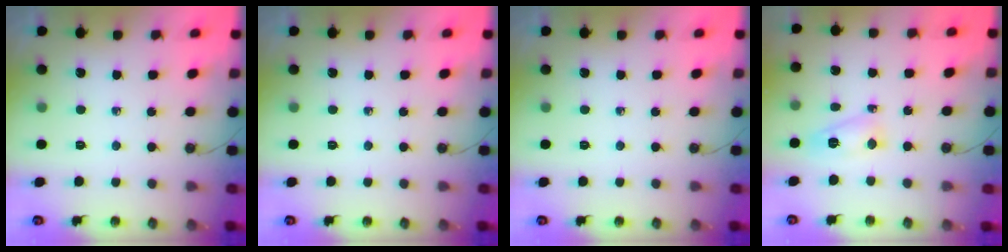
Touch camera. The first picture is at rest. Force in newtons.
{"total": 0.0}
{"total": 0.0}
{"total": 6.2, "press": 6.1, "slide": 0.6}